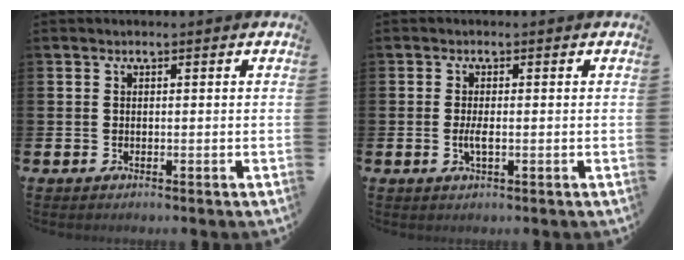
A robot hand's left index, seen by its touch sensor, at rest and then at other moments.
{"total": 1.8, "force": [-0.2, 0.5, 1.7], "torque": [-0.034, 0.000, -0.004]}